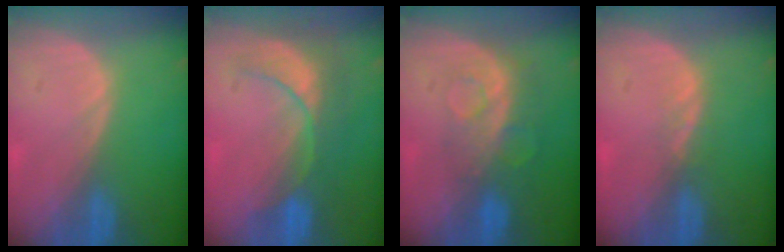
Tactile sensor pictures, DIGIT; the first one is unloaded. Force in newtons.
{"total": 8.9, "press": 7.8, "slide": 4.2}
{"total": 8.4, "press": 7.0, "slide": 4.5}
{"total": 1.5, "press": 1.2, "slide": 0.8}